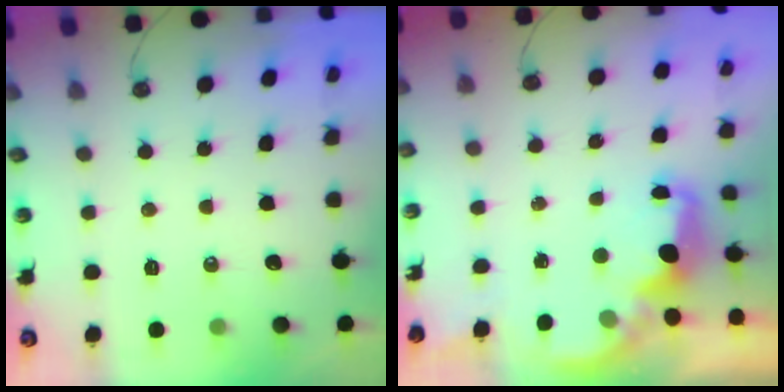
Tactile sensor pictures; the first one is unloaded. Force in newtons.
{"total": 2.5, "press": 2.4, "slide": 0.7}